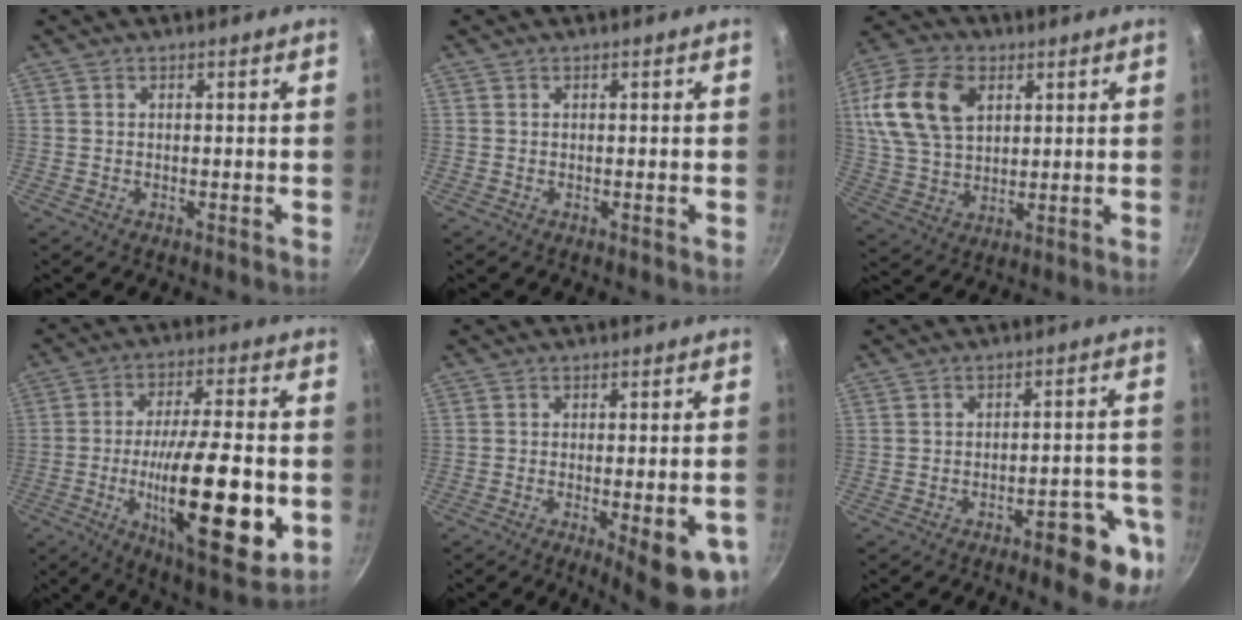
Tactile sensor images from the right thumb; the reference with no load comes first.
{"total": 0.0}
{"total": 16.3, "force": [5.0, 10.8, 11.1], "torque": [-0.204, 0.001, 0.095]}
{"total": 24.4, "force": [-5.4, 7.4, 22.7], "torque": [-0.349, 0.008, -0.083]}
{"total": 12.3, "force": [-4.2, 3.4, 11.1], "torque": [-0.122, 0.004, -0.050]}
{"total": 10.8, "force": [-5.6, 3.9, 8.4], "torque": [-0.068, 0.039, -0.064]}